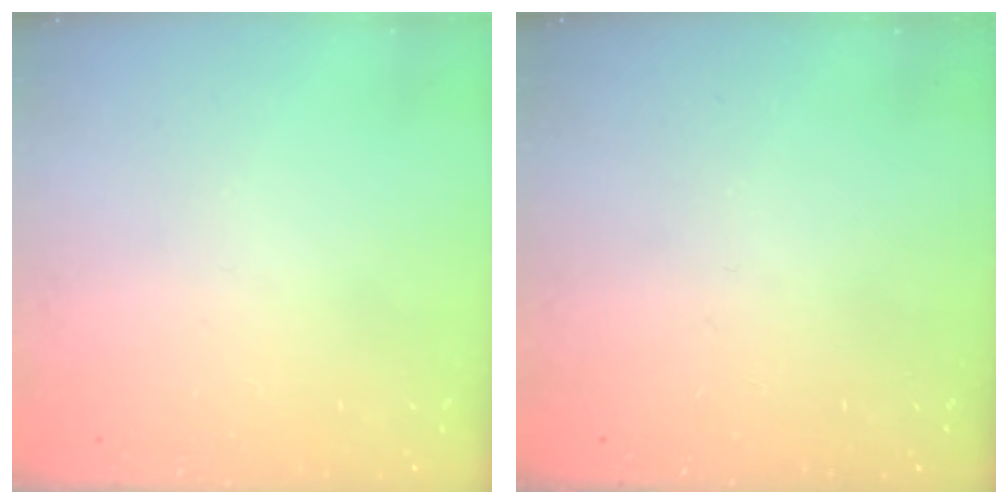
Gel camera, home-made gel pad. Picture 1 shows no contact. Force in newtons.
{"total": 0.0}